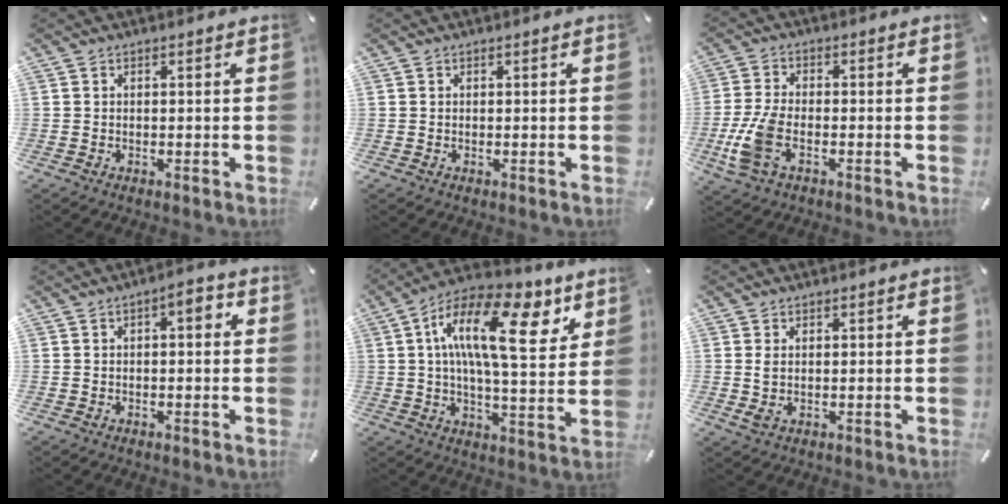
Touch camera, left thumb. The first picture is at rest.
{"total": 0.0}
{"total": 7.7, "force": [-2.8, 4.0, 6.0], "torque": [-0.140, -0.004, -0.052]}
{"total": 3.9, "force": [0.4, 1.7, 3.5], "torque": [-0.045, 0.006, -0.003]}
{"total": 20.6, "force": [7.8, 8.7, 17.0], "torque": [-0.295, -0.026, 0.122]}
{"total": 2.4, "force": [0.5, 1.3, 1.9], "torque": [-0.044, 0.000, 0.007]}